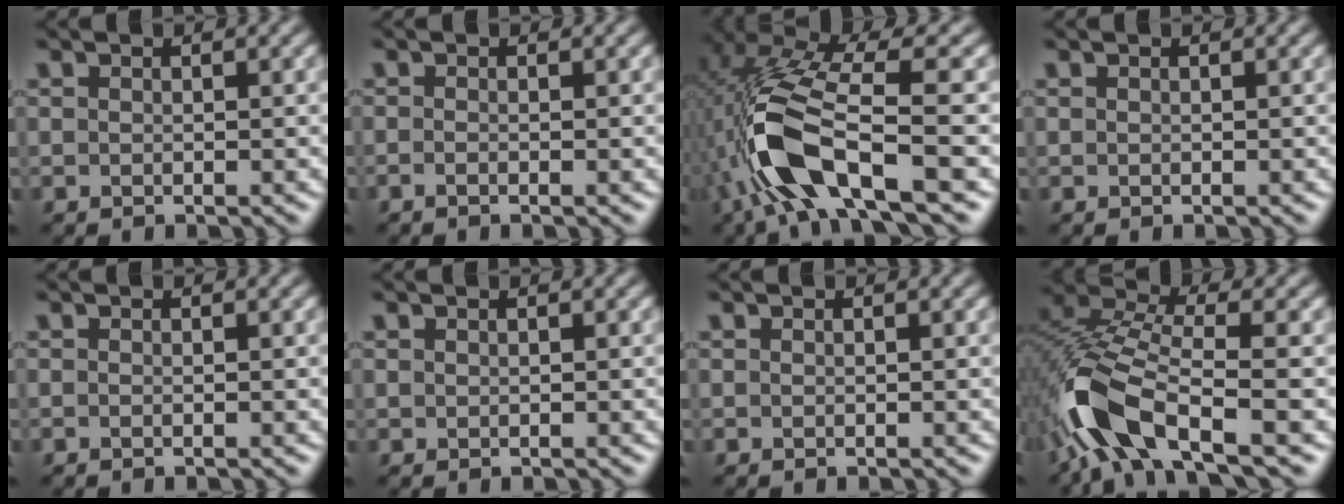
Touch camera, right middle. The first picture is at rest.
{"total": 0.6, "force": [-0.4, 0.2, 0.4], "torque": [-0.005, -0.008, -0.009]}
{"total": 9.7, "force": [-2.8, 3.3, 8.7], "torque": [-0.186, 0.006, -0.058]}
{"total": 0.0}
{"total": 0.0}
{"total": 0.0}
{"total": 0.0}
{"total": 9.2, "force": [-4.0, 3.6, 7.5], "torque": [-0.162, 0.009, -0.094]}